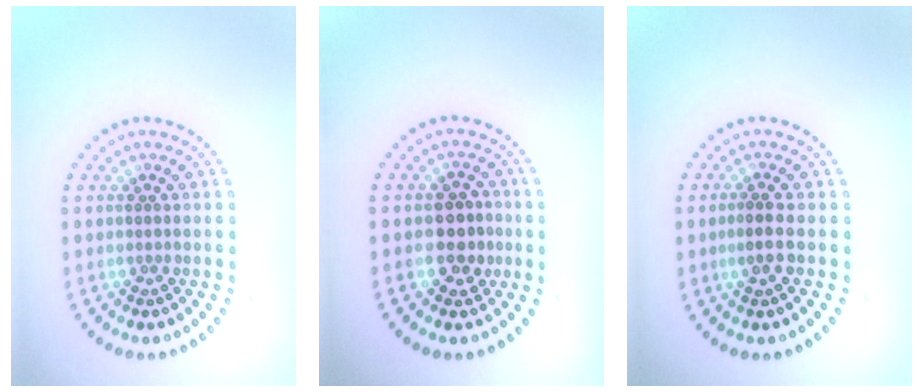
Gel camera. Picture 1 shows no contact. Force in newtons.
{"total": 3.0, "press": 2.9, "slide": 0.7}
{"total": 1.7, "press": 1.6, "slide": 0.8}